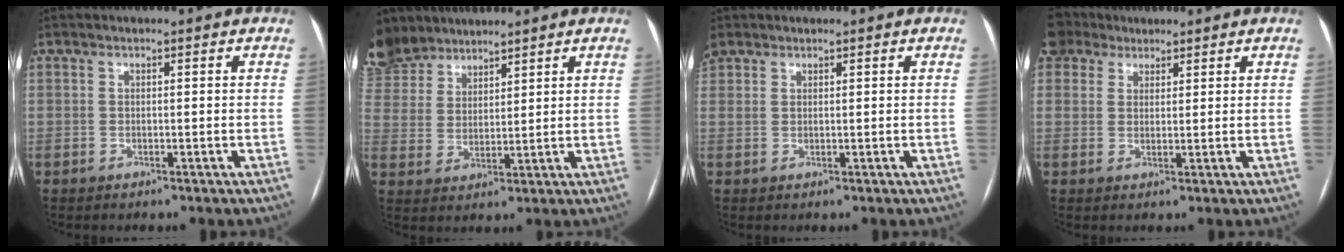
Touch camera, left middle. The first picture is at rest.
{"total": 12.1, "force": [10.7, 4.8, 3.0], "torque": [-0.106, 0.011, 0.223]}
{"total": 0.8, "force": [0.2, -0.6, -0.5], "torque": [0.002, 0.000, 0.013]}
{"total": 2.5, "force": [2.2, 0.6, -1.0], "torque": [0.017, 0.008, 0.045]}